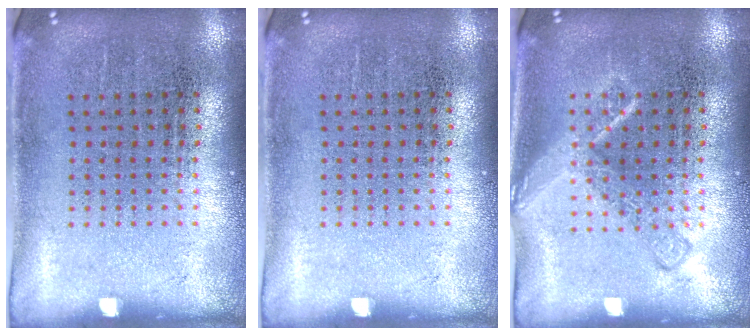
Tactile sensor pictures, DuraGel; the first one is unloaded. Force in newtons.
{"total": 0.0}
{"total": 2.3, "press": 2.3, "slide": 0.4}